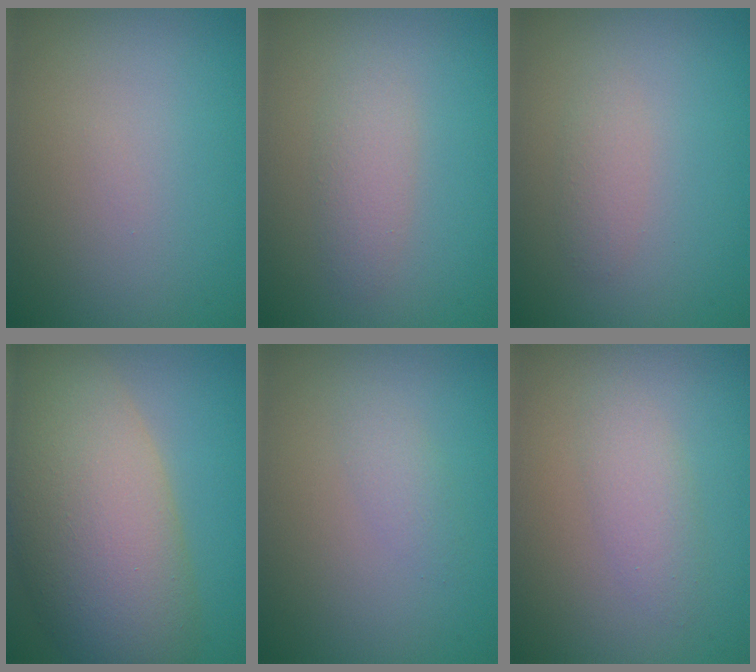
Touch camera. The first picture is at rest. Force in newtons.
{"total": 1.9, "press": 1.9, "slide": 0.1}
{"total": 1.3, "press": 1.3, "slide": 0.0}
{"total": 12.0, "press": 12.0, "slide": 1.2}
{"total": 1.2, "press": 1.2, "slide": 0.1}
{"total": 2.1, "press": 2.1, "slide": 0.1}